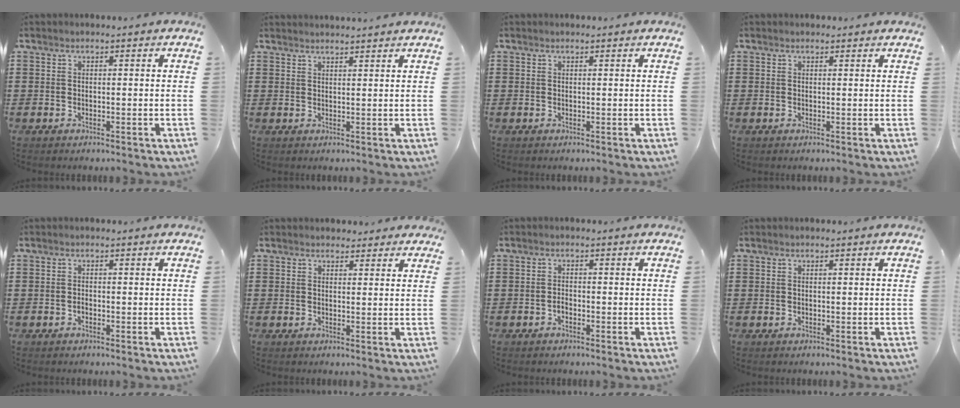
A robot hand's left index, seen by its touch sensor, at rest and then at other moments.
{"total": 1.7, "force": [1.7, -0.3, 0.1], "torque": [-0.006, -0.001, 0.033]}
{"total": 0.0}
{"total": 0.6, "force": [0.4, 0.3, 0.0], "torque": [-0.003, 0.005, 0.008]}
{"total": 0.6, "force": [-0.4, 0.2, 0.3], "torque": [-0.010, -0.002, -0.007]}
{"total": 2.0, "force": [1.8, 0.9, -0.1], "torque": [0.004, 0.002, 0.032]}
{"total": 1.1, "force": [-0.7, 0.4, 0.7], "torque": [-0.016, -0.002, -0.013]}
{"total": 0.0}